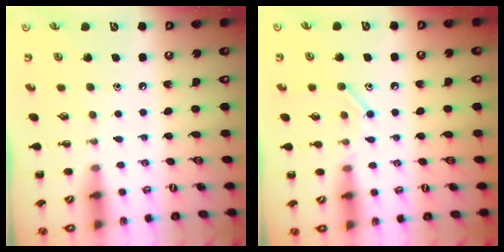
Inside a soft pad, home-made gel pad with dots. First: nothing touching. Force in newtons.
{"total": 8.4, "press": 8.3, "slide": 1.4}